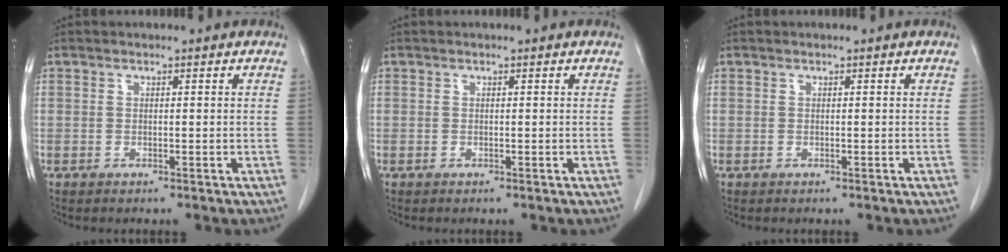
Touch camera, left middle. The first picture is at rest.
{"total": 0.0}
{"total": 0.0}